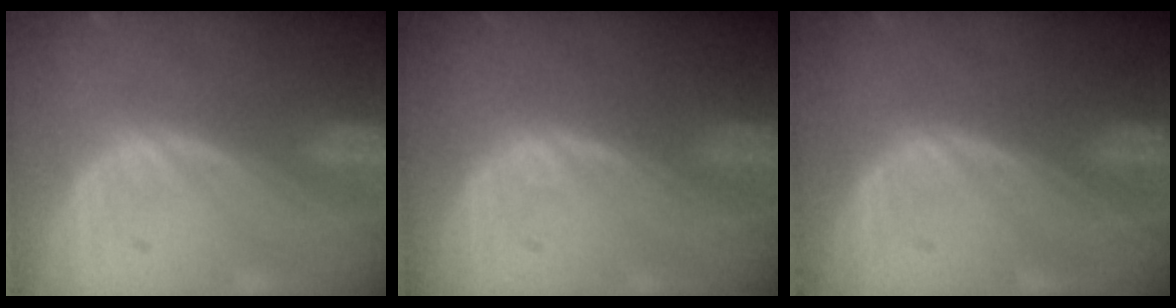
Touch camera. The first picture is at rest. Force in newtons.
{"total": 0.5, "press": 0.5, "slide": 0.1}
{"total": 0.0}